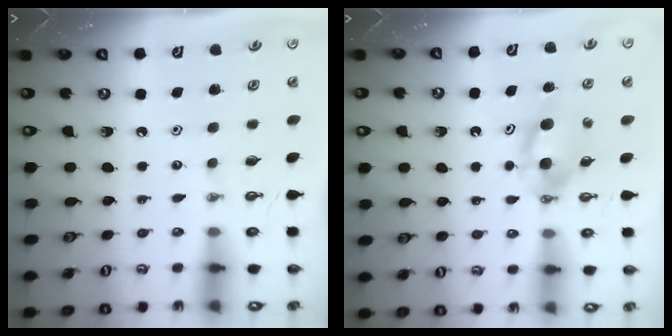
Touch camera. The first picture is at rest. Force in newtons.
{"total": 6.0, "press": 6.0, "slide": 0.2}